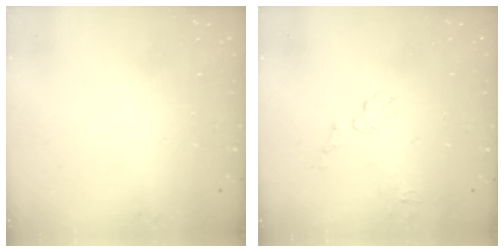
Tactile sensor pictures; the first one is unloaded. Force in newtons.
{"total": 5.6, "press": 5.6, "slide": 0.4}